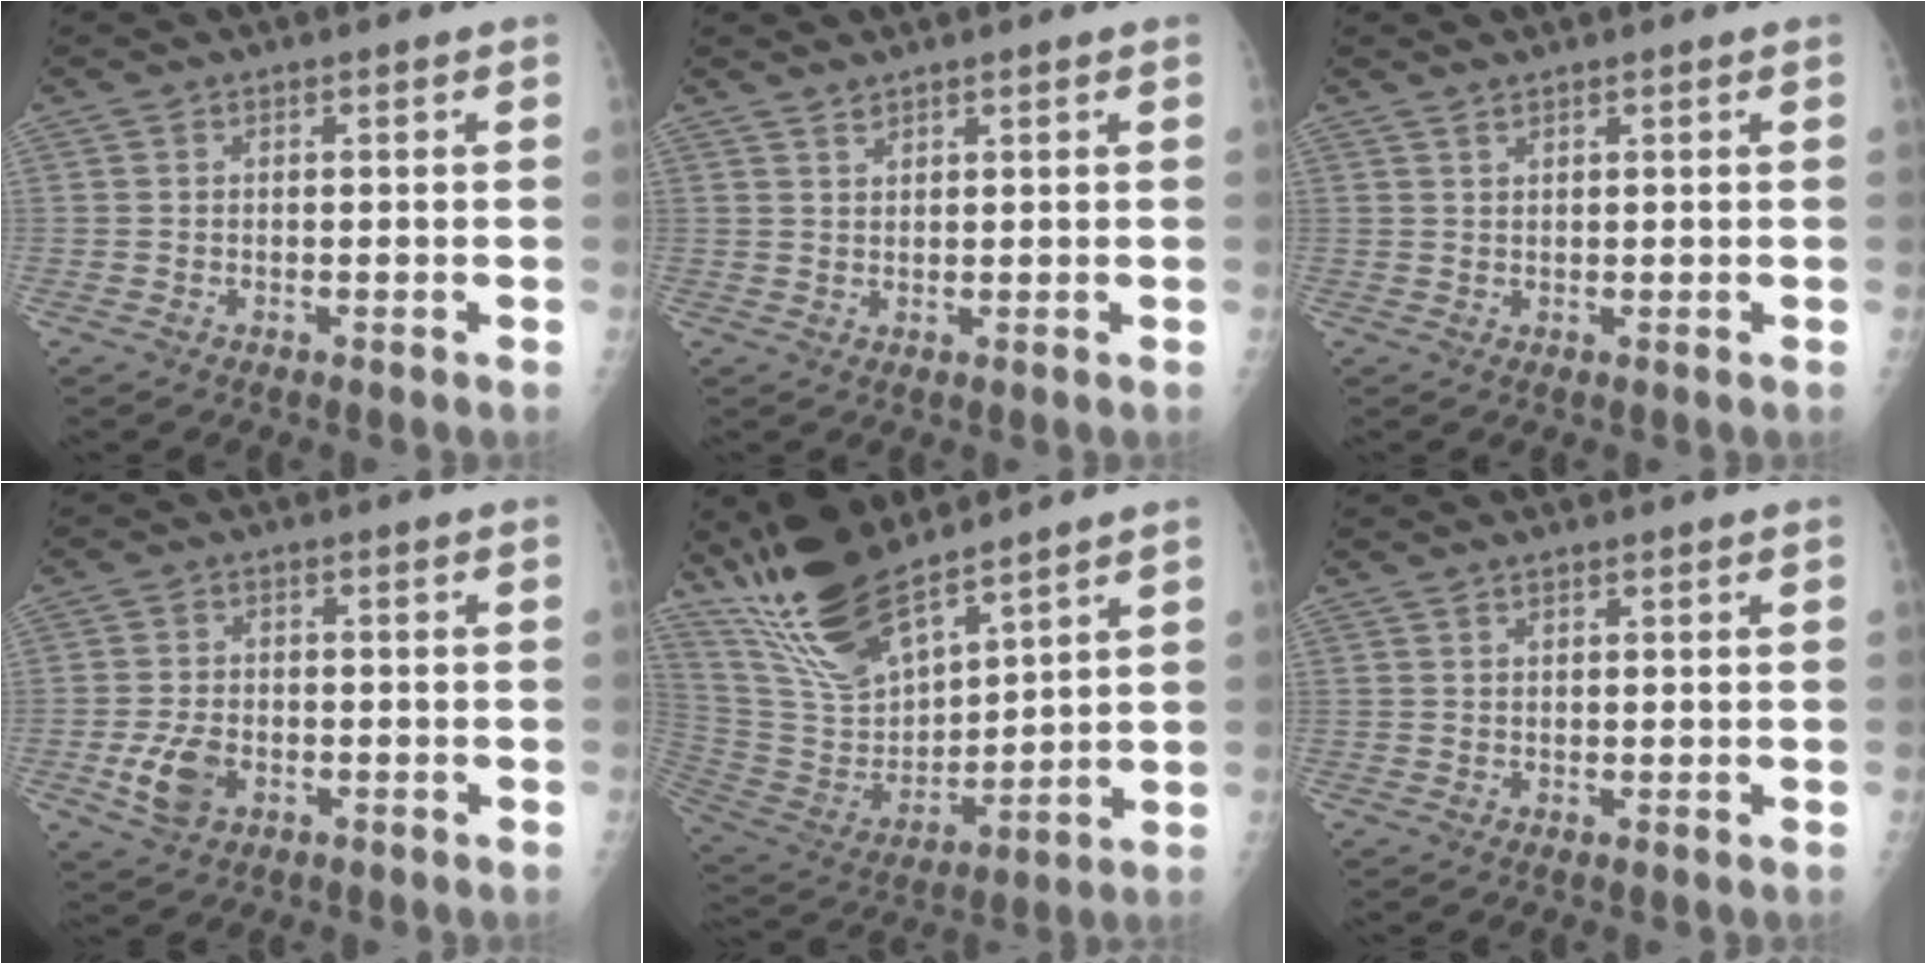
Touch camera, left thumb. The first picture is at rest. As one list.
[{"total": 1.6, "force": [1.5, 0.4, 0.4], "torque": [0.003, -0.008, 0.028]}, {"total": 1.2, "force": [1.1, 0.2, 0.4], "torque": [-0.003, -0.003, 0.023]}, {"total": 5.6, "force": [-1.9, 3.8, 3.7], "torque": [-0.066, 0.004, -0.033]}, {"total": 17.5, "force": [14.0, 5.2, 9.1], "torque": [-0.143, -0.072, 0.283]}, {"total": 0.8, "force": [0.7, 0.3, 0.4], "torque": [-0.003, 0.000, 0.013]}]